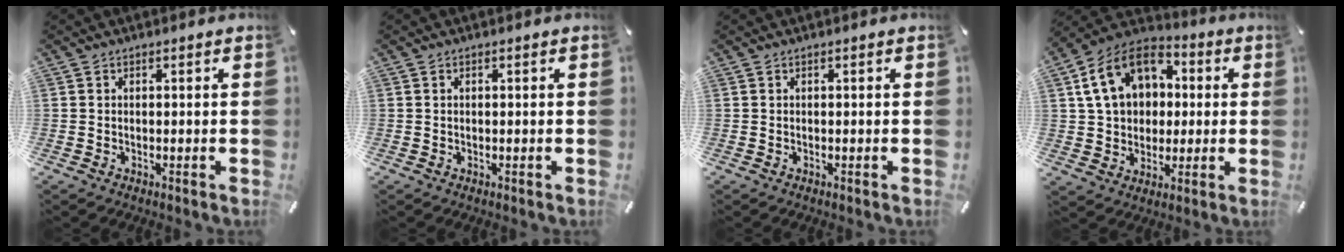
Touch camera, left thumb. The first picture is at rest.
{"total": 0.0}
{"total": 0.0}
{"total": 15.5, "force": [3.4, 12.8, 8.1], "torque": [-0.162, 0.002, 0.068]}